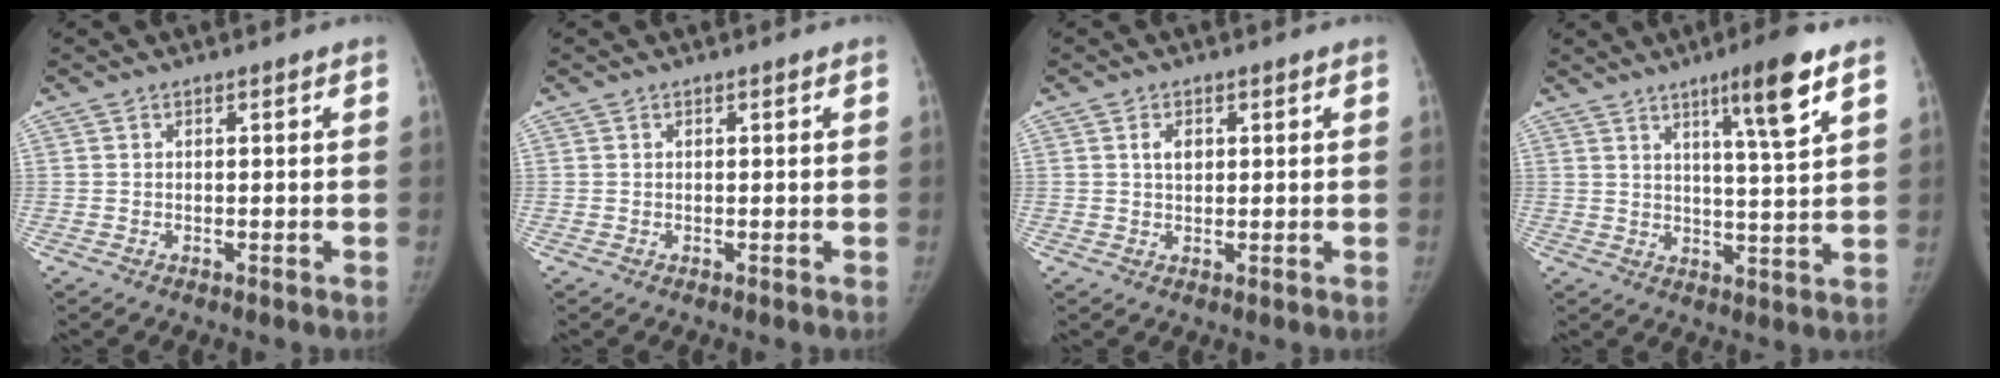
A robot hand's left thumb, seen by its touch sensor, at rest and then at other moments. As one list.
[{"total": 0.0}, {"total": 2.6, "force": [0.8, 1.8, 1.7], "torque": [-0.019, -0.002, 0.013]}, {"total": 10.2, "force": [5.9, 0.8, 8.4], "torque": [-0.126, -0.031, 0.090]}]